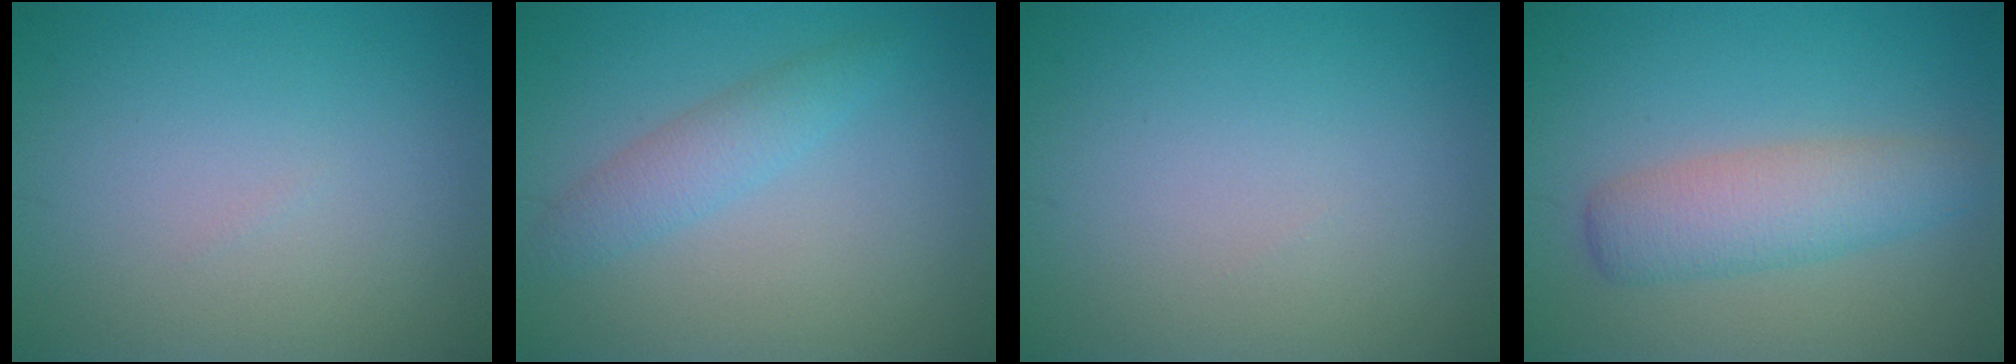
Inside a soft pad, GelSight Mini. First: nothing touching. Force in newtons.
{"total": 2.4, "press": 2.4, "slide": 0.1}
{"total": 0.0}
{"total": 4.2, "press": 4.2, "slide": 0.1}